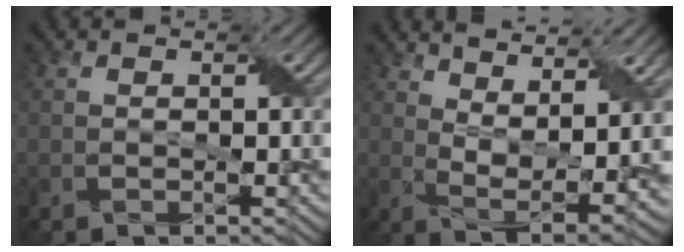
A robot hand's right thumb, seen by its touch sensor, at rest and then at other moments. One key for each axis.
{"total": 10.5, "fx": 6.3, "fy": 3.3, "fz": 7.7, "tx": -0.152, "ty": 0.004, "tz": 0.106}